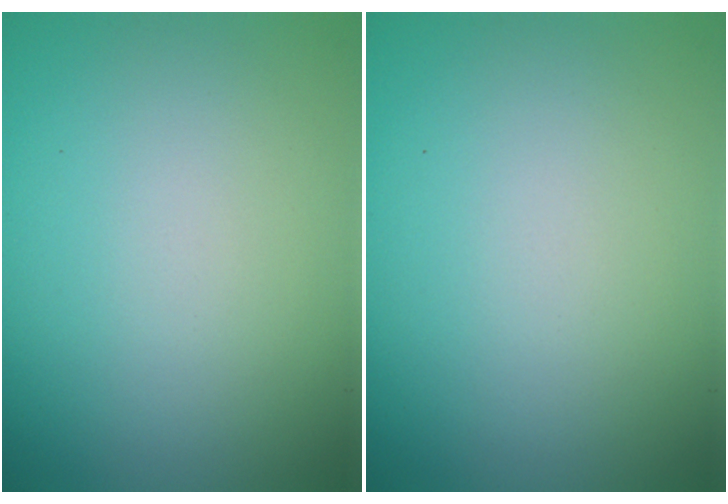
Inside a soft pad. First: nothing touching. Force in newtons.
{"total": 0.0}